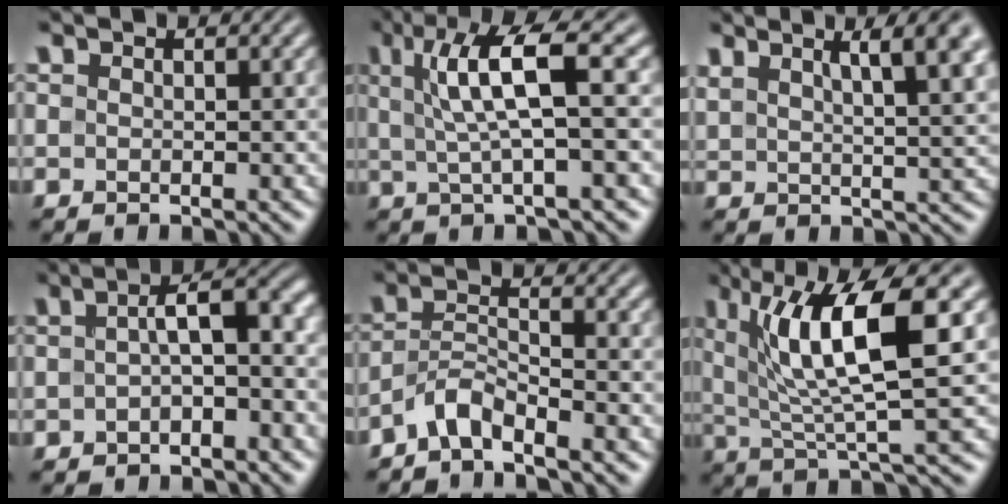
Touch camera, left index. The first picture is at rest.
{"total": 6.7, "force": [1.6, 1.3, 6.4], "torque": [-0.115, 0.007, 0.026]}
{"total": 8.0, "force": [4.2, 2.7, 6.3], "torque": [-0.056, 0.023, 0.056]}
{"total": 4.7, "force": [-0.2, 1.6, 4.4], "torque": [-0.063, 0.010, -0.009]}
{"total": 2.9, "force": [-2.4, 0.5, 1.5], "torque": [-0.030, 0.007, -0.058]}
{"total": 9.2, "force": [2.8, 2.2, 8.5], "torque": [-0.138, -0.004, 0.051]}